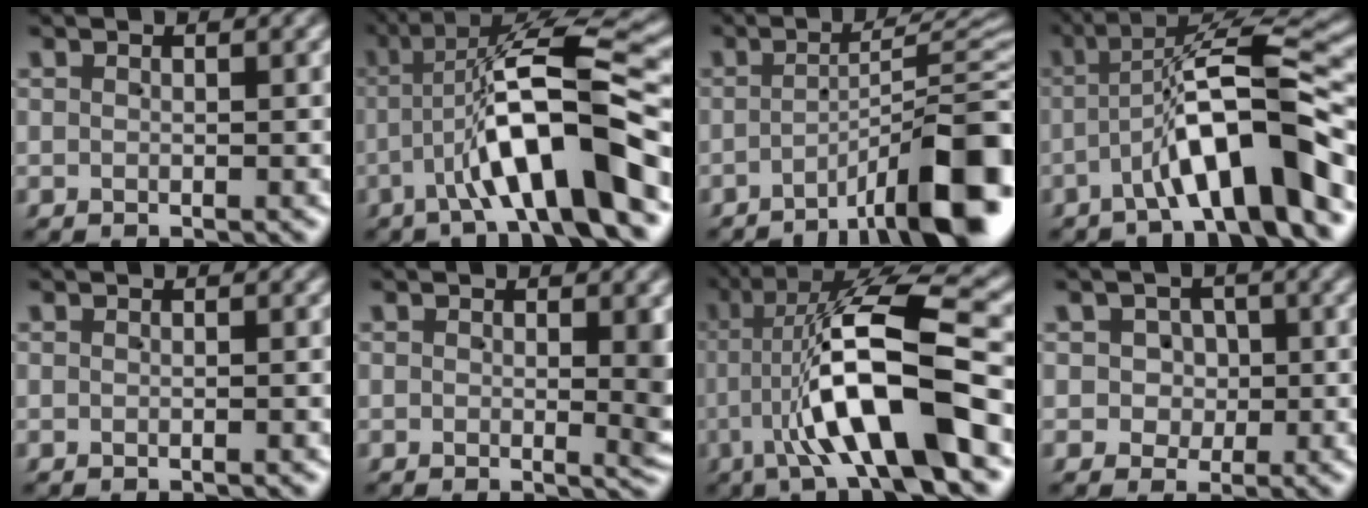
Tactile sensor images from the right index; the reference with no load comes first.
{"total": 10.8, "force": [-1.4, 3.5, 10.1], "torque": [-0.158, 0.007, -0.018]}
{"total": 9.1, "force": [-4.2, 2.1, 7.9], "torque": [-0.083, 0.015, -0.066]}
{"total": 8.3, "force": [-2.1, 1.9, 7.8], "torque": [-0.108, 0.016, -0.036]}
{"total": 0.0}
{"total": 2.0, "force": [0.3, 0.4, 1.9], "torque": [-0.017, -0.009, 0.007]}
{"total": 12.0, "force": [-0.7, 3.3, 11.5], "torque": [-0.195, 0.009, -0.010]}
{"total": 3.7, "force": [-0.1, 3.5, 1.2], "torque": [-0.010, -0.007, -0.001]}